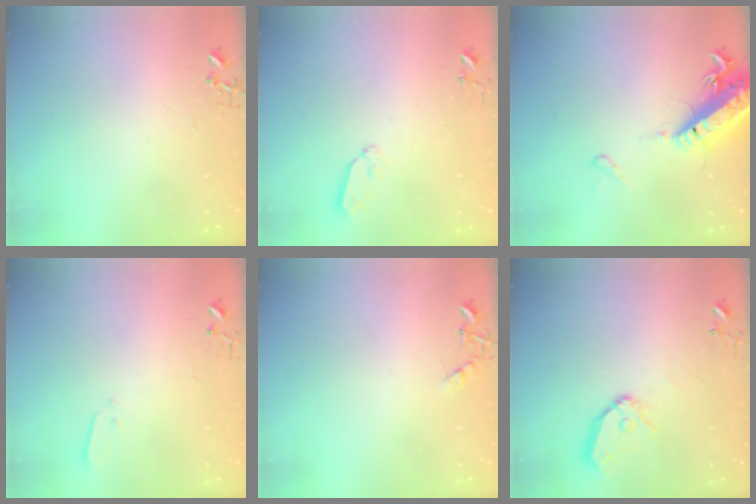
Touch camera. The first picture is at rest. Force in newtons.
{"total": 3.7, "press": 3.6, "slide": 0.5}
{"total": 16.9, "press": 16.5, "slide": 3.9}
{"total": 2.1, "press": 2.0, "slide": 0.4}
{"total": 6.8, "press": 6.8, "slide": 0.3}
{"total": 9.9, "press": 9.8, "slide": 1.3}